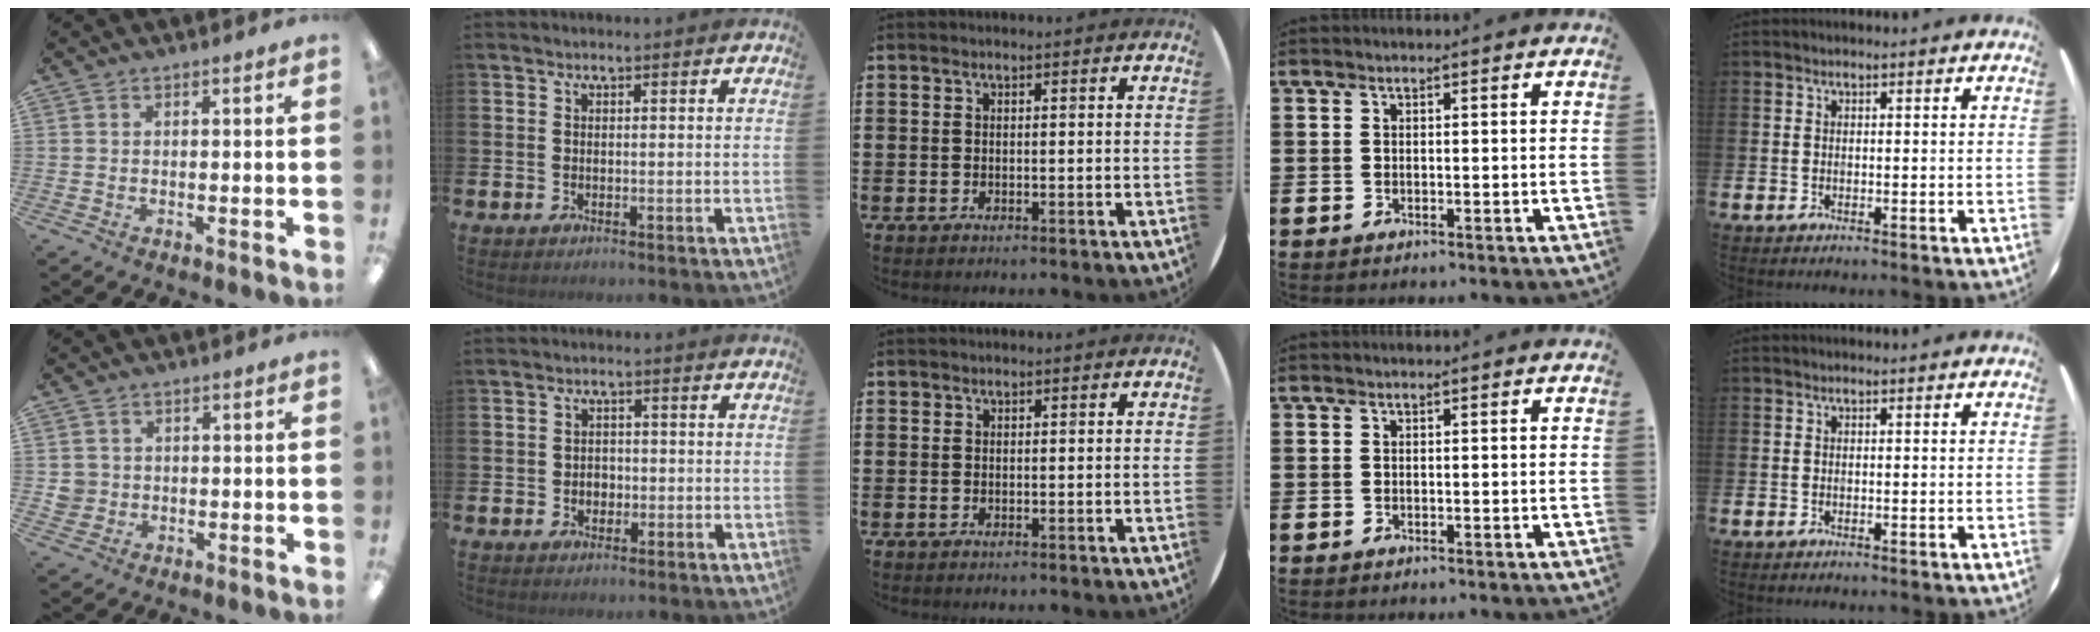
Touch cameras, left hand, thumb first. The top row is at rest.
{"thumb": {"total": 3.5, "force": [0.1, 3.5, 0.5], "torque": [-0.007, 0.005, -0.001]}, "index": {"total": 1.9, "force": [-0.3, 1.7, 0.8], "torque": [-0.010, 0.005, -0.012]}}